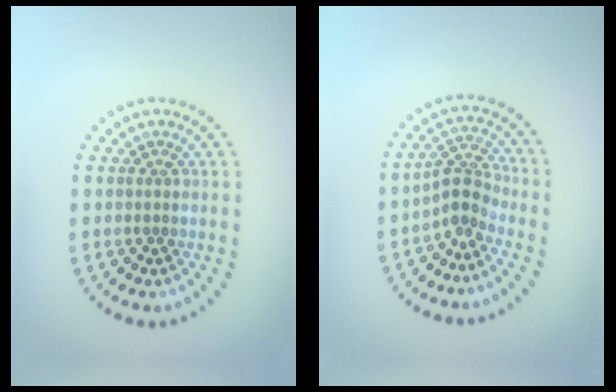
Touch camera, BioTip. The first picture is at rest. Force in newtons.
{"total": 2.5, "press": 1.8, "slide": 1.8}